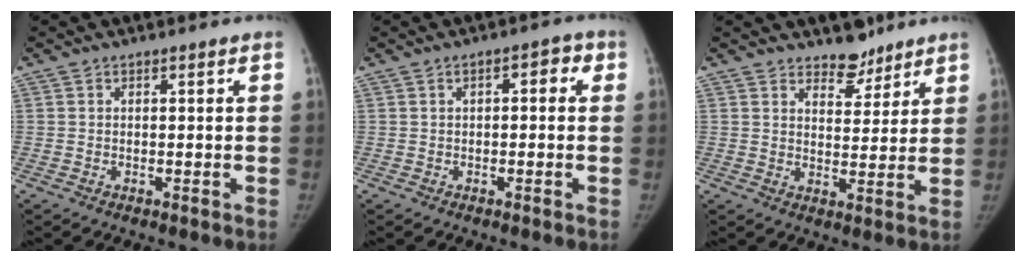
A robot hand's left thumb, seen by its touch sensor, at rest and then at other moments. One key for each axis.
{"total": 3.5, "fx": 0.8, "fy": 1.7, "fz": 2.9, "tx": -0.028, "ty": 0.011, "tz": 0.004}
{"total": 5.8, "fx": 4.8, "fy": 2.9, "fz": 1.5, "tx": 0.007, "ty": -0.036, "tz": 0.076}